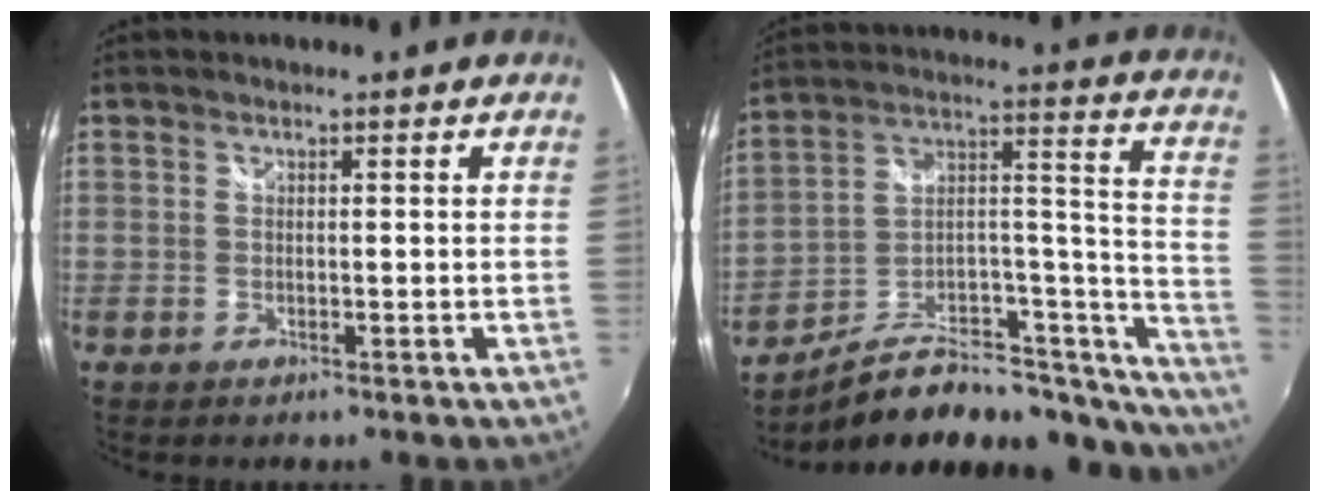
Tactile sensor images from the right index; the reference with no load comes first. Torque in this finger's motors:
{"motor_torque": [-0.57, -0.68, 0.35, 0.00]}